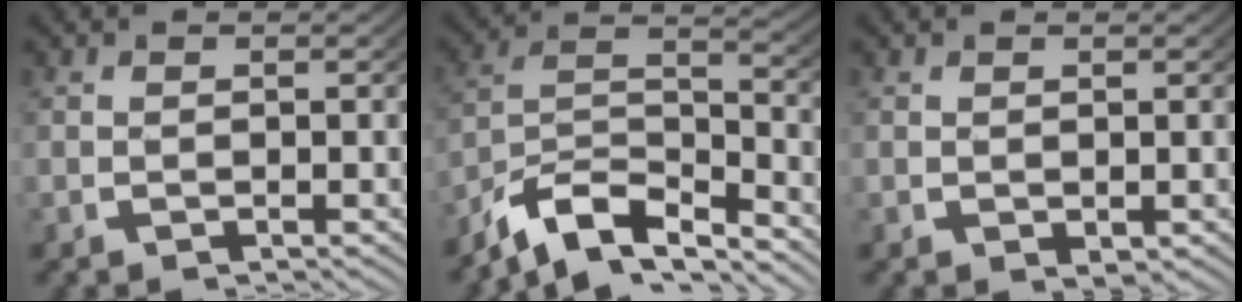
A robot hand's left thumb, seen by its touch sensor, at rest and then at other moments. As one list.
[{"total": 9.0, "force": [-4.5, 5.3, 5.8], "torque": [-0.121, -0.027, -0.070]}, {"total": 0.8, "force": [0.3, 0.6, 0.5], "torque": [-0.006, -0.006, 0.014]}]